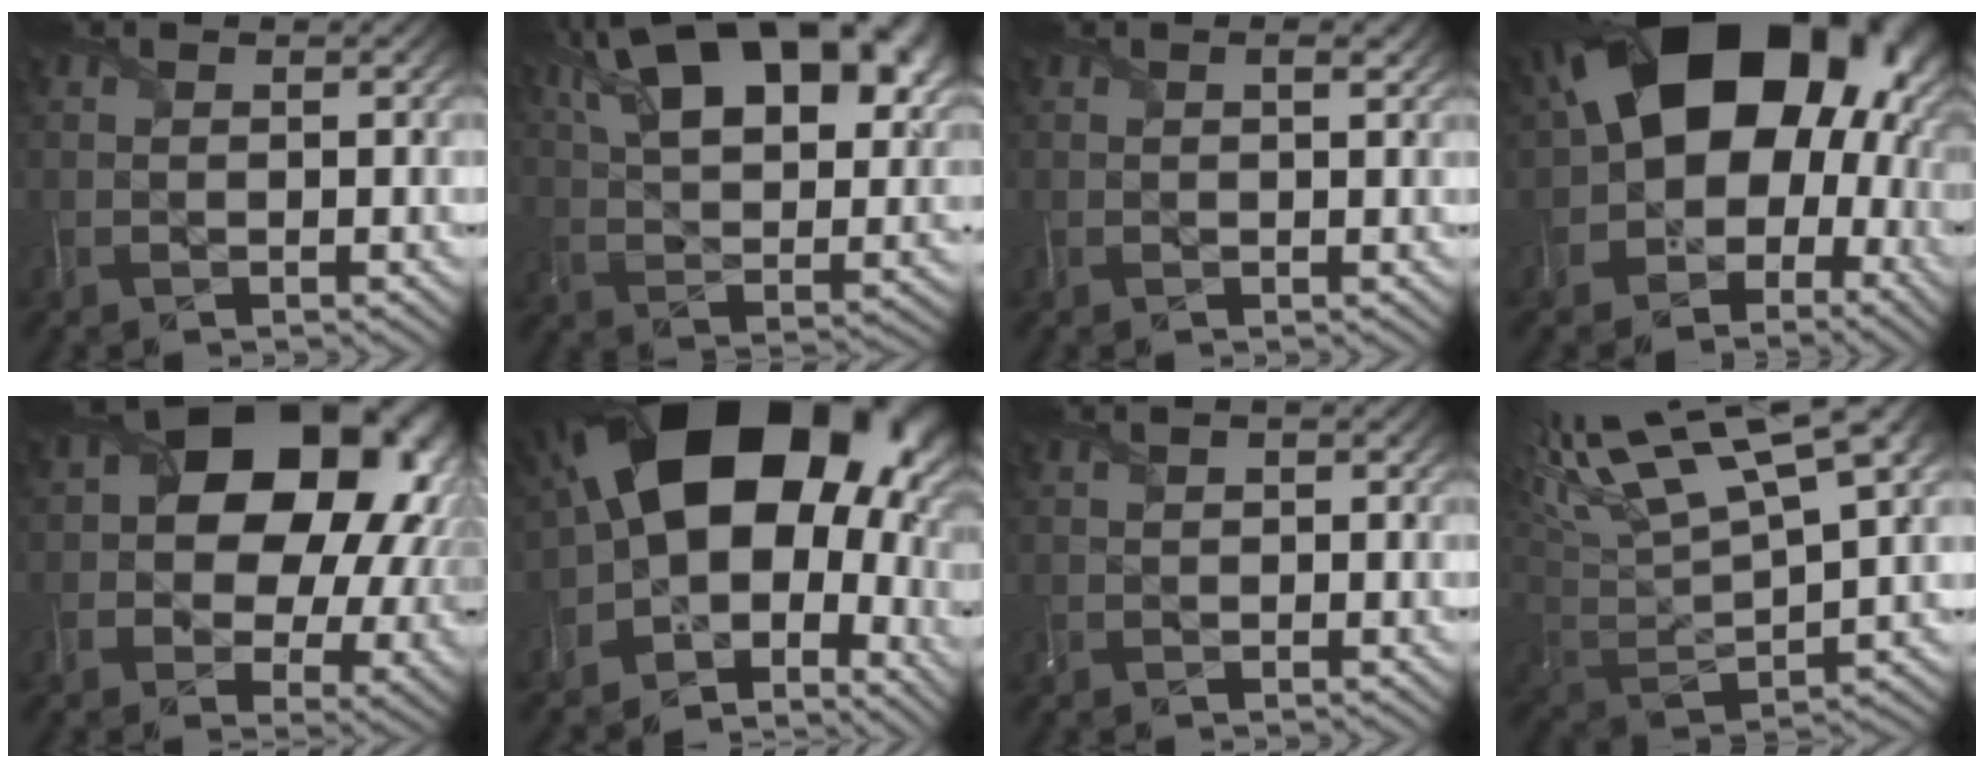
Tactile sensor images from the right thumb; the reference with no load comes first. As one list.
[{"total": 21.0, "force": [10.7, 10.5, 14.7], "torque": [-0.257, 0.052, 0.166]}, {"total": 1.2, "force": [0.6, 0.3, 1.0], "torque": [-0.017, -0.001, 0.010]}, {"total": 21.5, "force": [3.4, 16.3, 13.5], "torque": [-0.200, 0.002, 0.054]}, {"total": 17.6, "force": [3.5, 12.8, 11.6], "torque": [-0.155, 0.000, 0.065]}, {"total": 19.8, "force": [1.8, 13.9, 14.0], "torque": [-0.200, -0.019, 0.063]}, {"total": 1.6, "force": [0.8, 0.9, 1.0], "torque": [-0.018, -0.003, 0.012]}, {"total": 15.5, "force": [8.6, 5.2, 11.8], "torque": [-0.269, 0.029, 0.151]}]